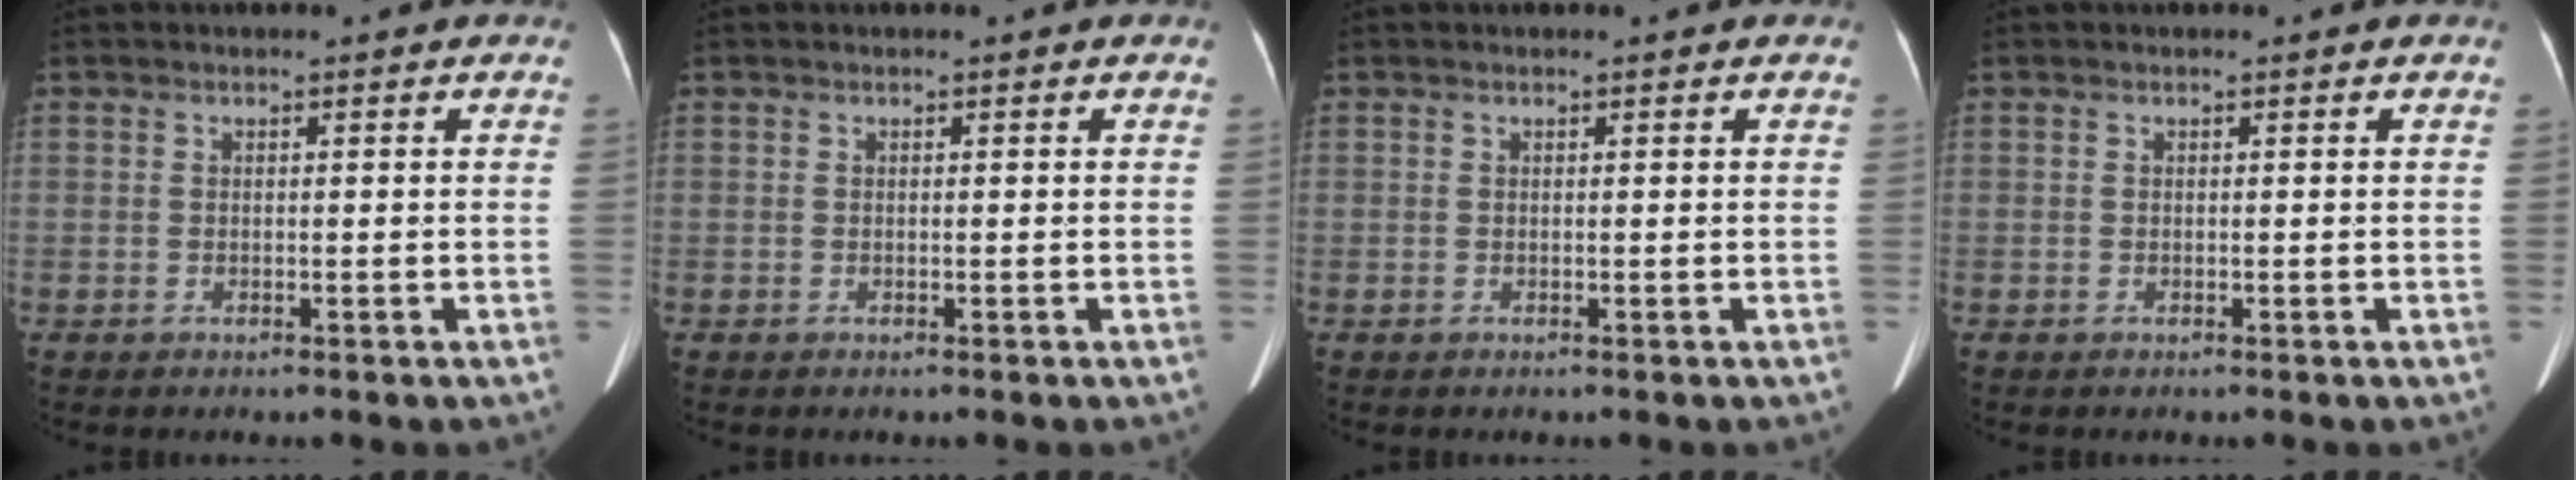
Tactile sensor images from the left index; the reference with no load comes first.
{"total": 0.0}
{"total": 0.0}
{"total": 0.0}